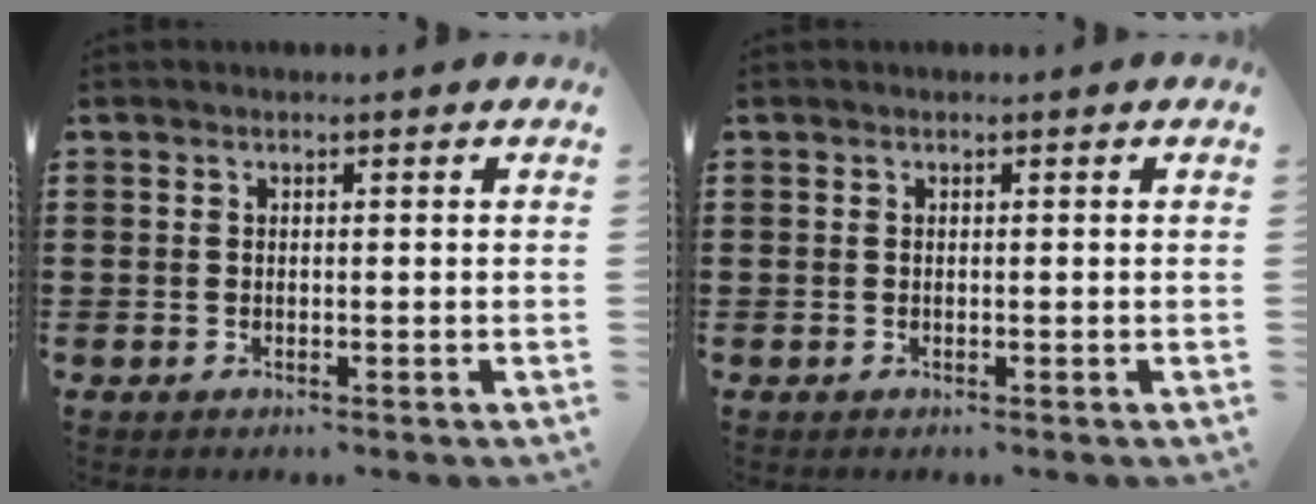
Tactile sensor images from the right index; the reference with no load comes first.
{"total": 0.0}